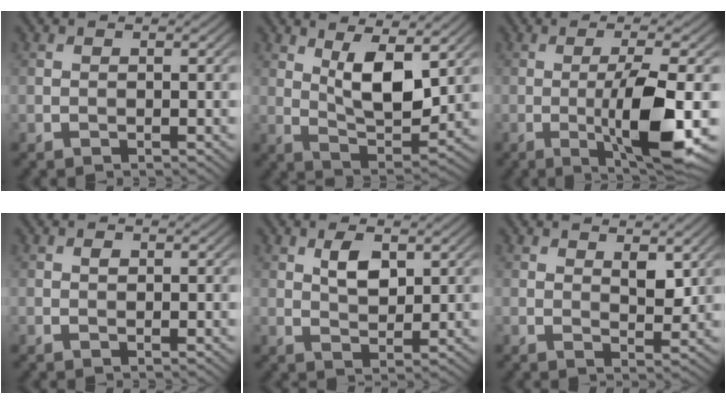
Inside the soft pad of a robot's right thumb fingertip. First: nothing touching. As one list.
[{"total": 9.0, "force": [3.5, 3.7, 7.4], "torque": [-0.139, -0.012, 0.067]}, {"total": 9.4, "force": [-1.8, 1.6, 9.1], "torque": [-0.151, 0.001, -0.031]}, {"total": 0.7, "force": [0.2, 0.4, 0.5], "torque": [-0.009, 0.000, 0.003]}, {"total": 4.0, "force": [1.7, 2.0, 3.0], "torque": [-0.062, -0.002, 0.033]}, {"total": 3.2, "force": [1.7, 1.4, 2.3], "torque": [-0.042, -0.008, 0.032]}]